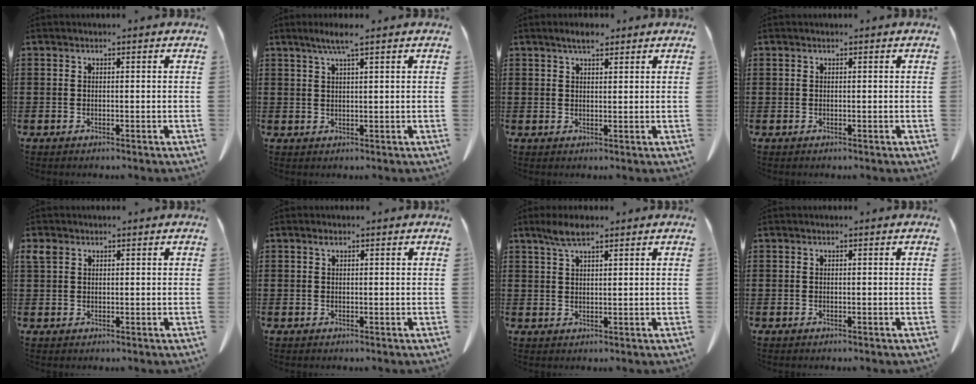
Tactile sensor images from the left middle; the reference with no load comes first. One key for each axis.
{"total": 3.5, "fx": 2.2, "fy": 0.0, "fz": 2.7, "tx": -0.057, "ty": 0.003, "tz": 0.038}
{"total": 3.0, "fx": 2.4, "fy": 0.8, "fz": 1.7, "tx": -0.037, "ty": 0.005, "tz": 0.043}
{"total": 0.0}
{"total": 1.7, "fx": 1.0, "fy": 1.0, "fz": 0.9, "tx": -0.022, "ty": 0.003, "tz": 0.018}
{"total": 0.7, "fx": 0.3, "fy": 0.3, "fz": 0.6, "tx": -0.013, "ty": 0.002, "tz": 0.006}
{"total": 3.9, "fx": 2.5, "fy": 1.0, "fz": 2.9, "tx": -0.062, "ty": 0.003, "tz": 0.045}
{"total": 0.0}